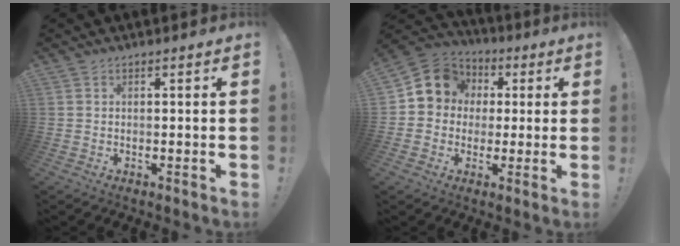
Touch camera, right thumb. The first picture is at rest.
{"total": 10.7, "force": [2.1, 9.7, 3.8], "torque": [-0.050, 0.000, 0.046]}